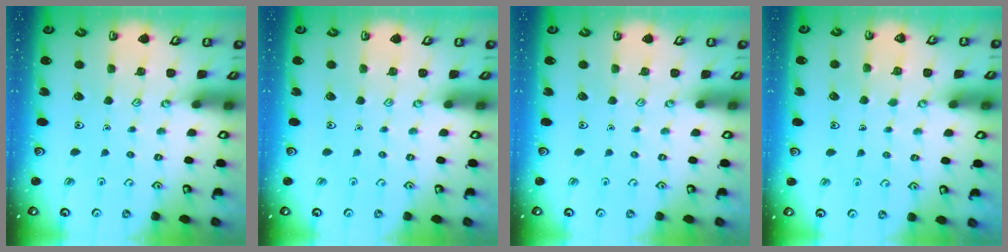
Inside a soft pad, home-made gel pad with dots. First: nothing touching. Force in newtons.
{"total": 0.0}
{"total": 0.0}
{"total": 3.7, "press": 3.7, "slide": 0.2}